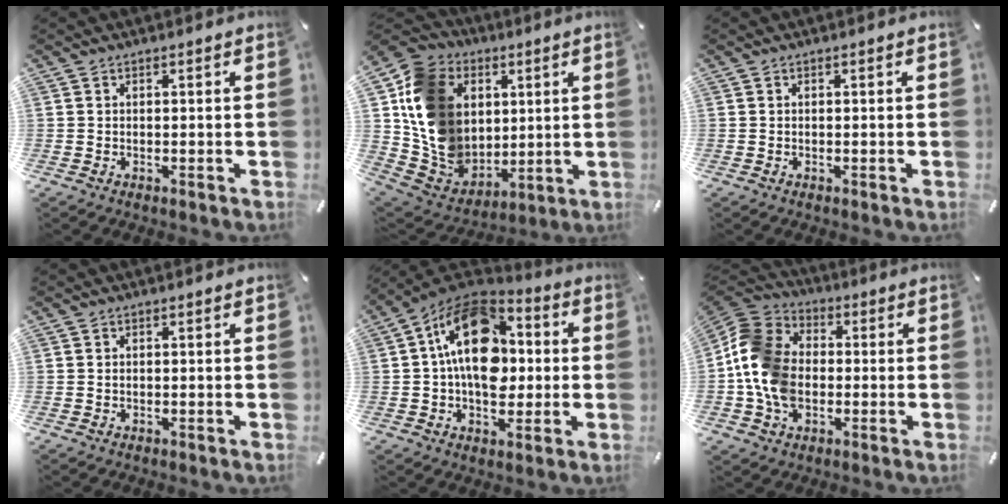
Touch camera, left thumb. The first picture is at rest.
{"total": 17.0, "force": [3.0, 15.3, 6.7], "torque": [-0.131, -0.011, 0.070]}
{"total": 0.0}
{"total": 0.6, "force": [0.0, 0.3, 0.4], "torque": [-0.010, 0.000, -0.001]}
{"total": 20.4, "force": [1.2, 13.5, 15.3], "torque": [-0.260, 0.004, 0.018]}
{"total": 14.3, "force": [-2.8, 11.2, 8.6], "torque": [-0.209, 0.028, -0.054]}